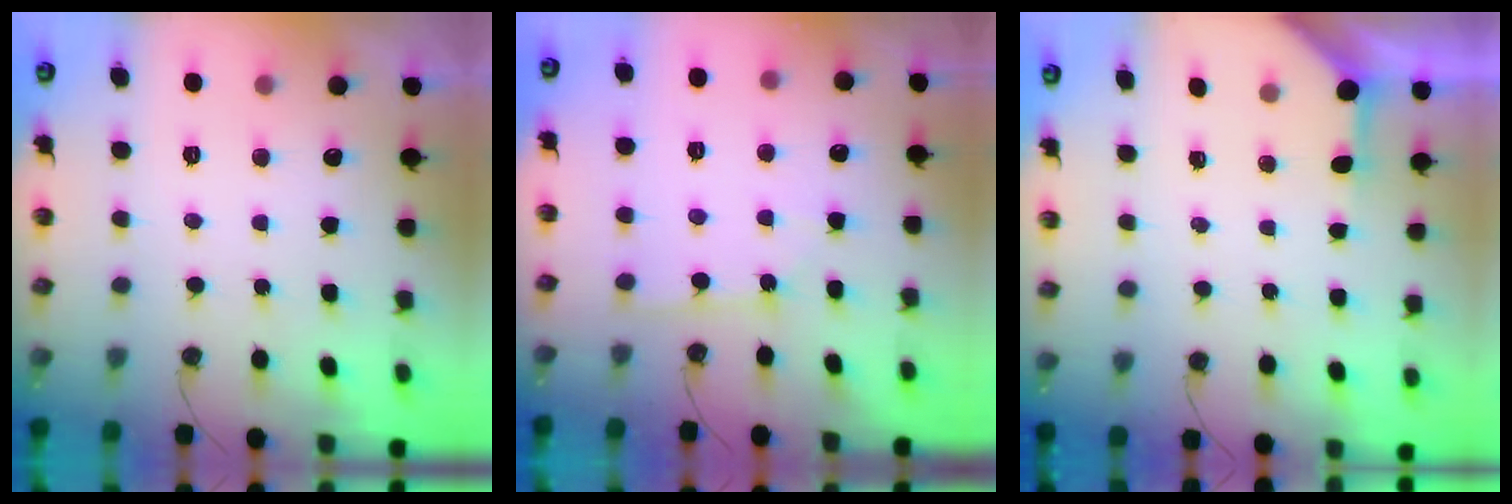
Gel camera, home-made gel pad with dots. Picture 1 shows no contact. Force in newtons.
{"total": 2.4, "press": 2.4, "slide": 0.2}
{"total": 3.4, "press": 3.4, "slide": 0.3}